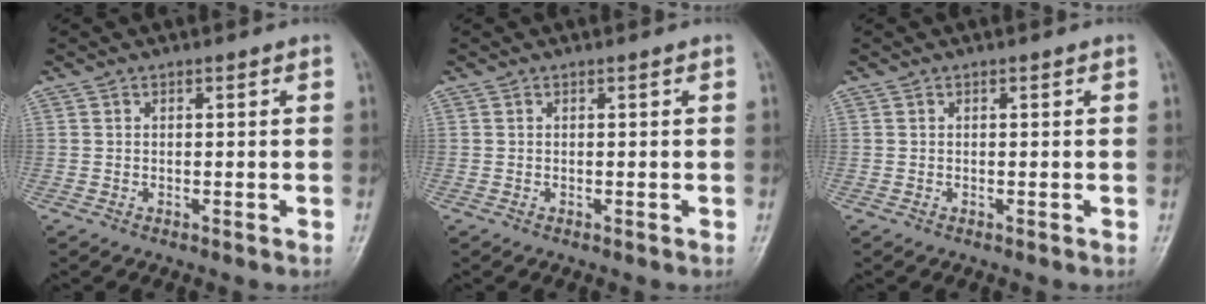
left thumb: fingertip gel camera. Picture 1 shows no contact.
{"total": 0.0}
{"total": 0.0}